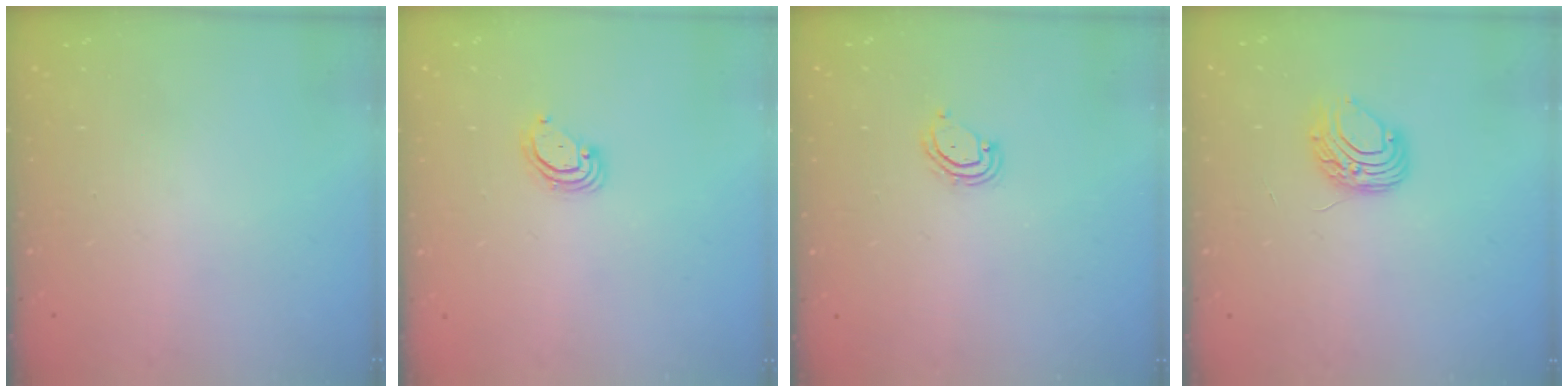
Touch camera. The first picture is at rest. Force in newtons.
{"total": 3.0, "press": 2.9, "slide": 0.3}
{"total": 3.9, "press": 3.9, "slide": 0.3}
{"total": 7.5, "press": 7.4, "slide": 0.7}